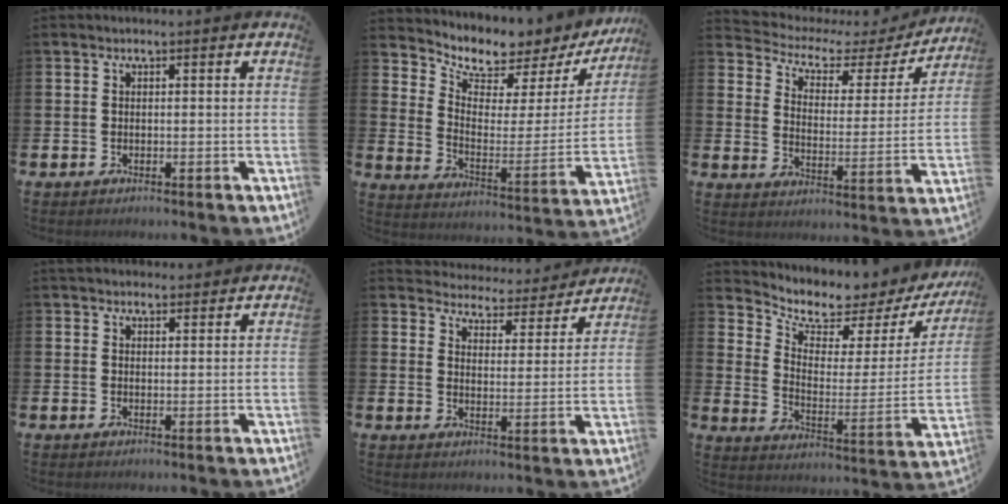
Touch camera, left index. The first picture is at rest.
{"total": 6.0, "force": [5.5, 2.3, 0.7], "torque": [-0.048, -0.047, 0.091]}
{"total": 4.5, "force": [3.4, 2.5, 1.5], "torque": [-0.058, -0.023, 0.049]}
{"total": 2.7, "force": [2.5, 0.8, 0.1], "torque": [0.002, -0.009, 0.046]}
{"total": 4.4, "force": [4.2, 1.0, 0.0], "torque": [-0.013, -0.043, 0.066]}
{"total": 5.3, "force": [4.9, 2.0, 0.8], "torque": [-0.048, -0.046, 0.076]}